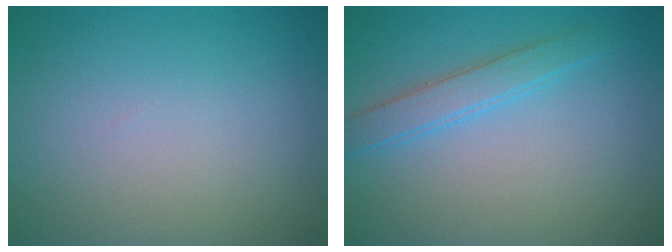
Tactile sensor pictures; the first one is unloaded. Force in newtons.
{"total": 2.4, "press": 2.4, "slide": 0.1}